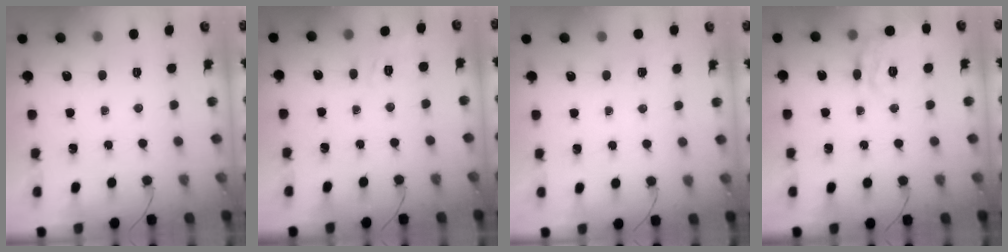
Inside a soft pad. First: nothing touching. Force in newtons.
{"total": 4.9, "press": 4.5, "slide": 1.9}
{"total": 1.9, "press": 0.8, "slide": 1.7}
{"total": 12.4, "press": 12.2, "slide": 1.9}